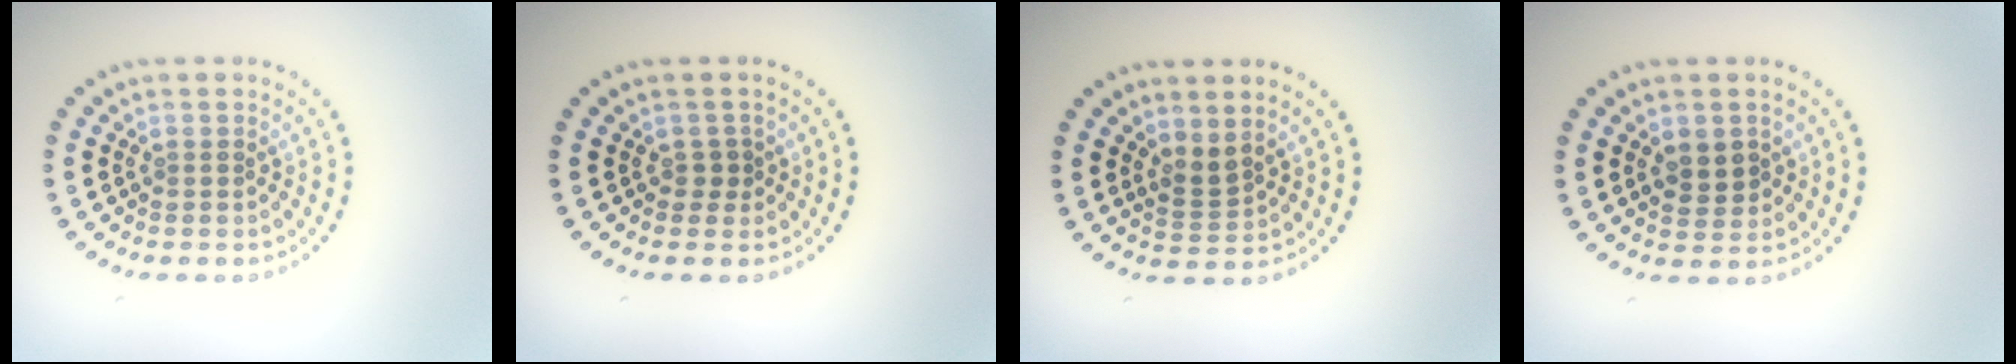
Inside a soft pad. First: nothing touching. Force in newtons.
{"total": 0.9, "press": 0.8, "slide": 0.4}
{"total": 1.7, "press": 1.2, "slide": 1.2}
{"total": 2.3, "press": 2.3, "slide": 0.4}